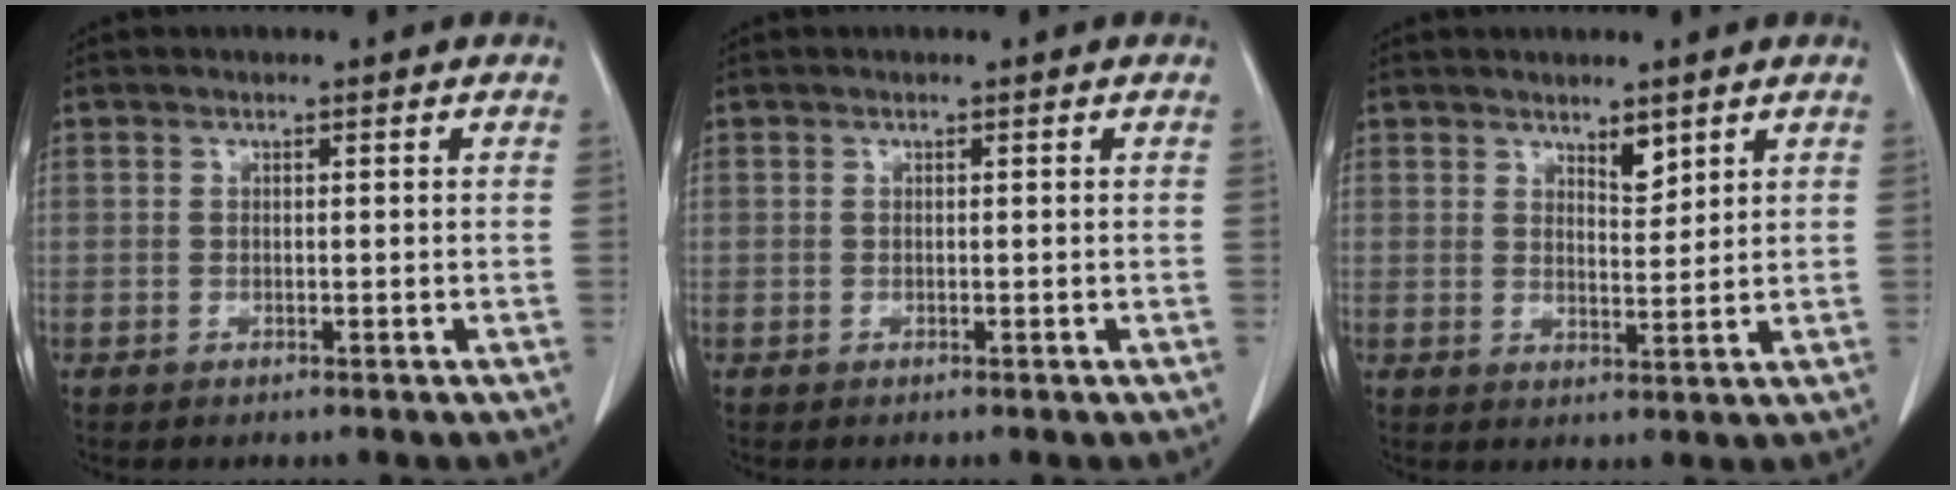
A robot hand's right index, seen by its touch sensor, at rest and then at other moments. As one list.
[{"total": 0.0}, {"total": 2.9, "force": [2.2, 0.9, 1.8], "torque": [-0.030, -0.008, 0.040]}]